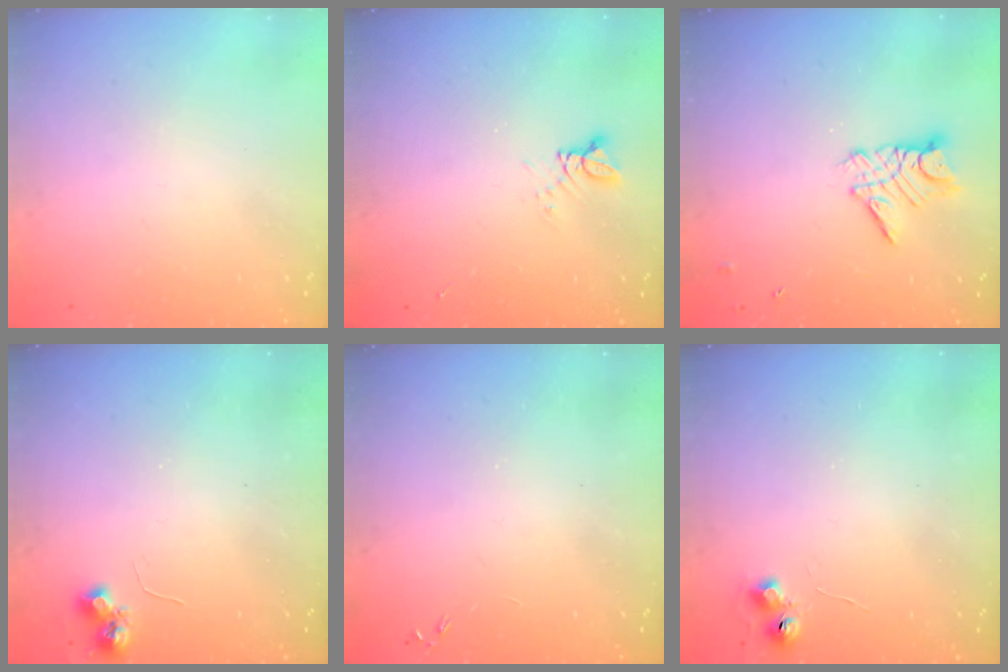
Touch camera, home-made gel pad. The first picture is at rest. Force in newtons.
{"total": 4.0, "press": 4.0, "slide": 0.6}
{"total": 10.2, "press": 10.1, "slide": 0.9}
{"total": 7.0, "press": 7.0, "slide": 0.8}
{"total": 0.0}
{"total": 5.6, "press": 5.6, "slide": 0.7}